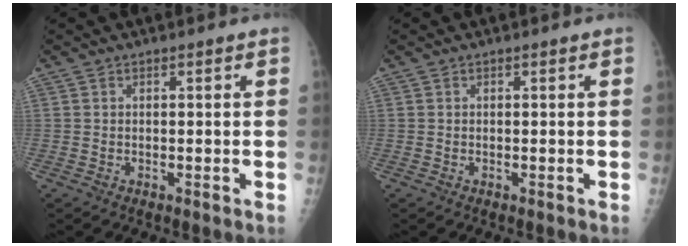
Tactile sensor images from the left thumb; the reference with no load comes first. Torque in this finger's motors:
{"motor_torque": [0.00, 0.00, 0.00, 0.00, 0.00]}